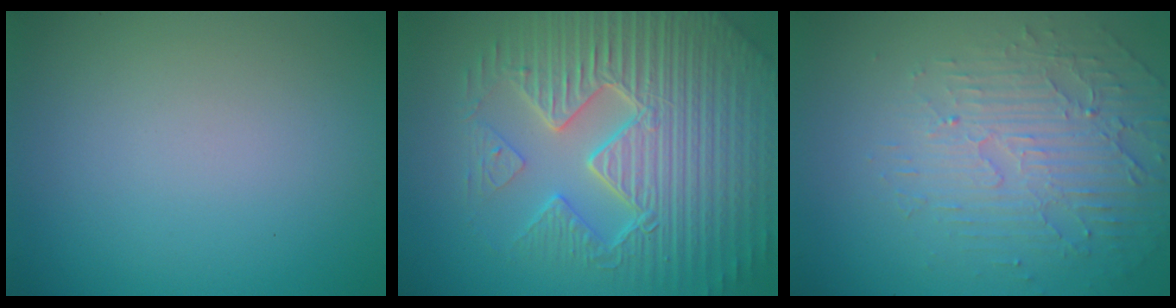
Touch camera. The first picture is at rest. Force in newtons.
{"total": 9.5, "press": 6.7, "slide": 6.7}
{"total": 5.1, "press": 3.3, "slide": 3.9}